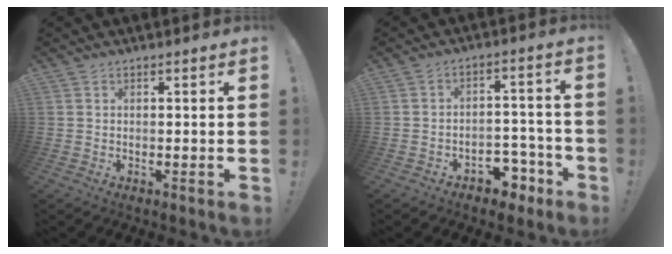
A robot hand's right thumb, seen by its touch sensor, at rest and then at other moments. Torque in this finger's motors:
{"motor_torque": [0.95, 0.65, 0.37, -0.57, -0.02]}